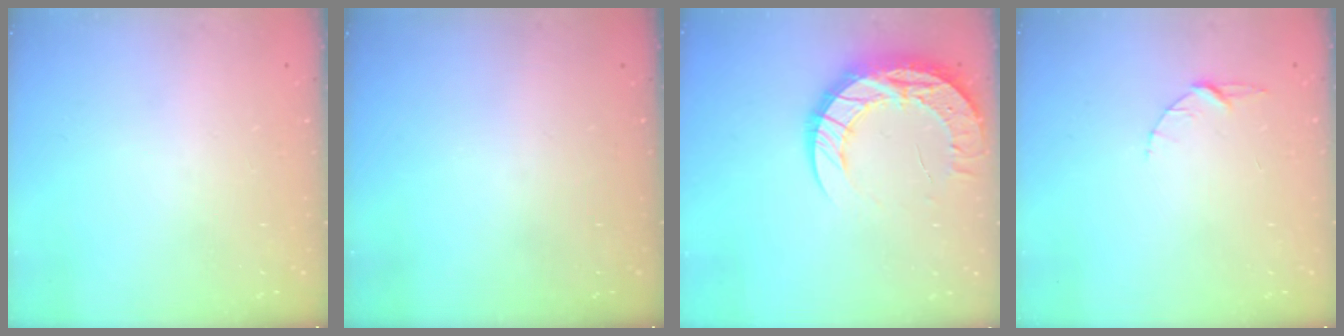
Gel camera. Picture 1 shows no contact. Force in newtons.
{"total": 0.0}
{"total": 15.4, "press": 15.4, "slide": 1.1}
{"total": 3.4, "press": 3.3, "slide": 0.4}